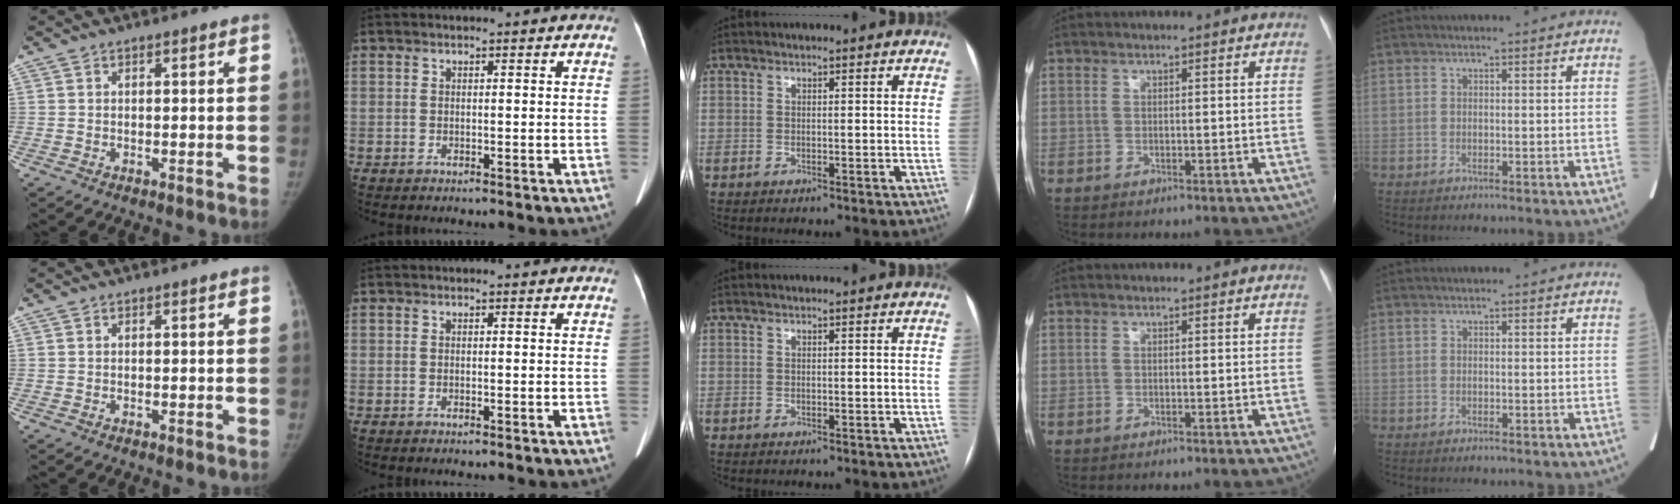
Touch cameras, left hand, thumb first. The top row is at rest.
{}